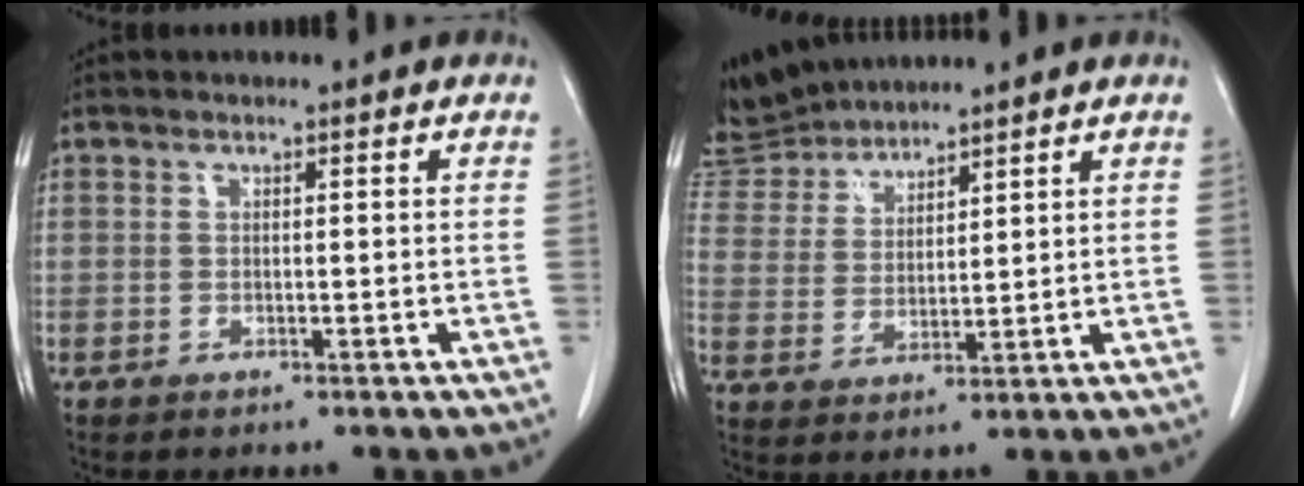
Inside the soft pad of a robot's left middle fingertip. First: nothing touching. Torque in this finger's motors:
{"motor_torque": [1.07, -1.07, 1.05, 0.06]}